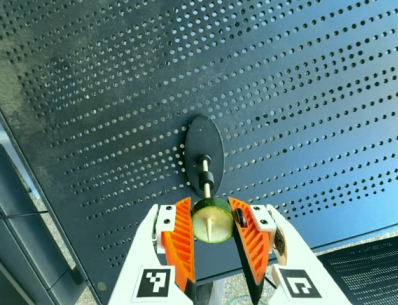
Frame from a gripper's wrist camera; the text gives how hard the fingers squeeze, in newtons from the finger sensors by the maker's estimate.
{"total": 10.3, "left": 9.9, "right": 10.7}